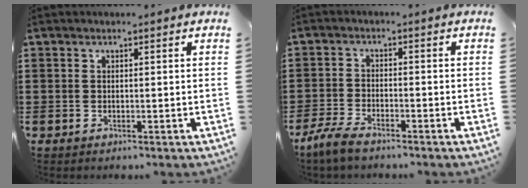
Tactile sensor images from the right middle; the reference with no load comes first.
{"total": 4.1, "force": [-3.5, 1.0, 1.9], "torque": [-0.052, -0.002, -0.074]}